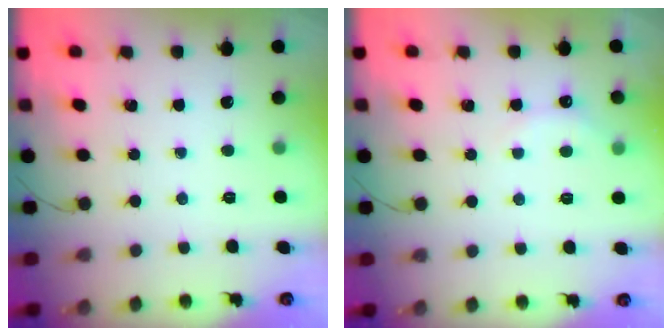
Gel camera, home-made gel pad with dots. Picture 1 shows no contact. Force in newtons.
{"total": 4.4, "press": 4.4, "slide": 0.7}